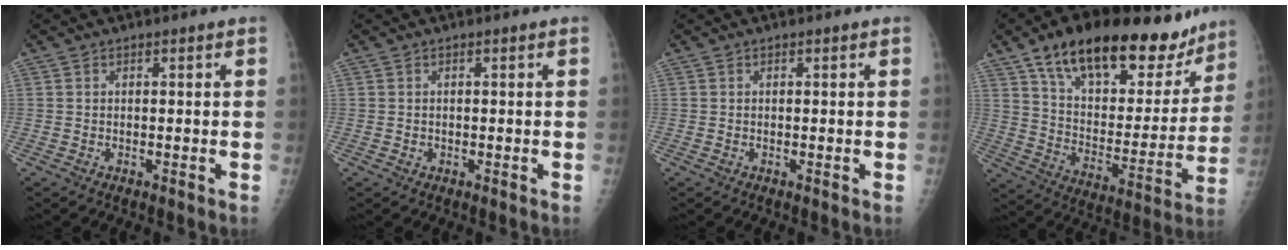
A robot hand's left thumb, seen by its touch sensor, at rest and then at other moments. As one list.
[{"total": 0.7, "force": [-0.1, 0.6, 0.2], "torque": [-0.001, 0.001, 0.000]}, {"total": 0.0}, {"total": 28.0, "force": [19.2, 12.3, 16.2], "torque": [-0.206, -0.049, 0.302]}]